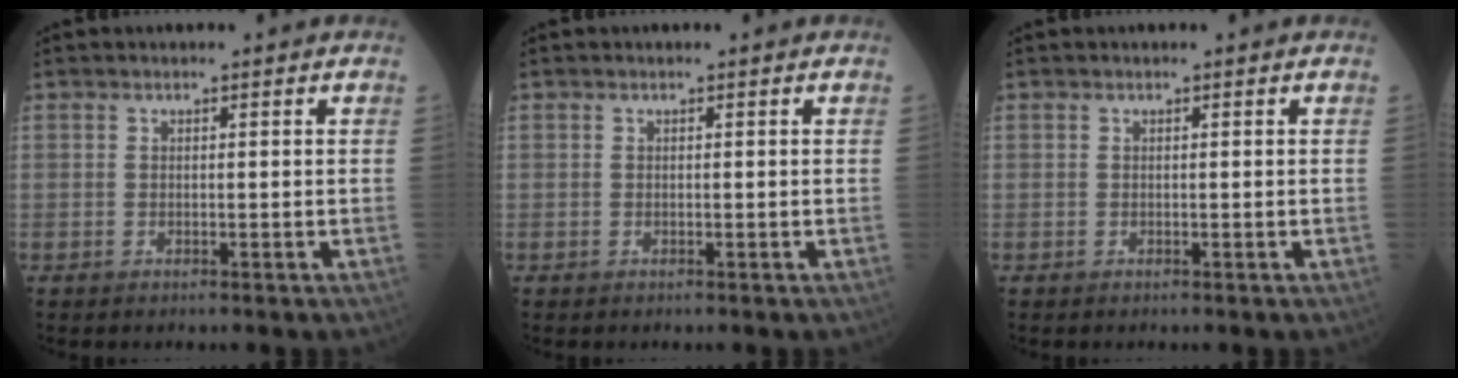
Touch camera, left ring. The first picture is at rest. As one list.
[{"total": 0.0}, {"total": 0.0}]